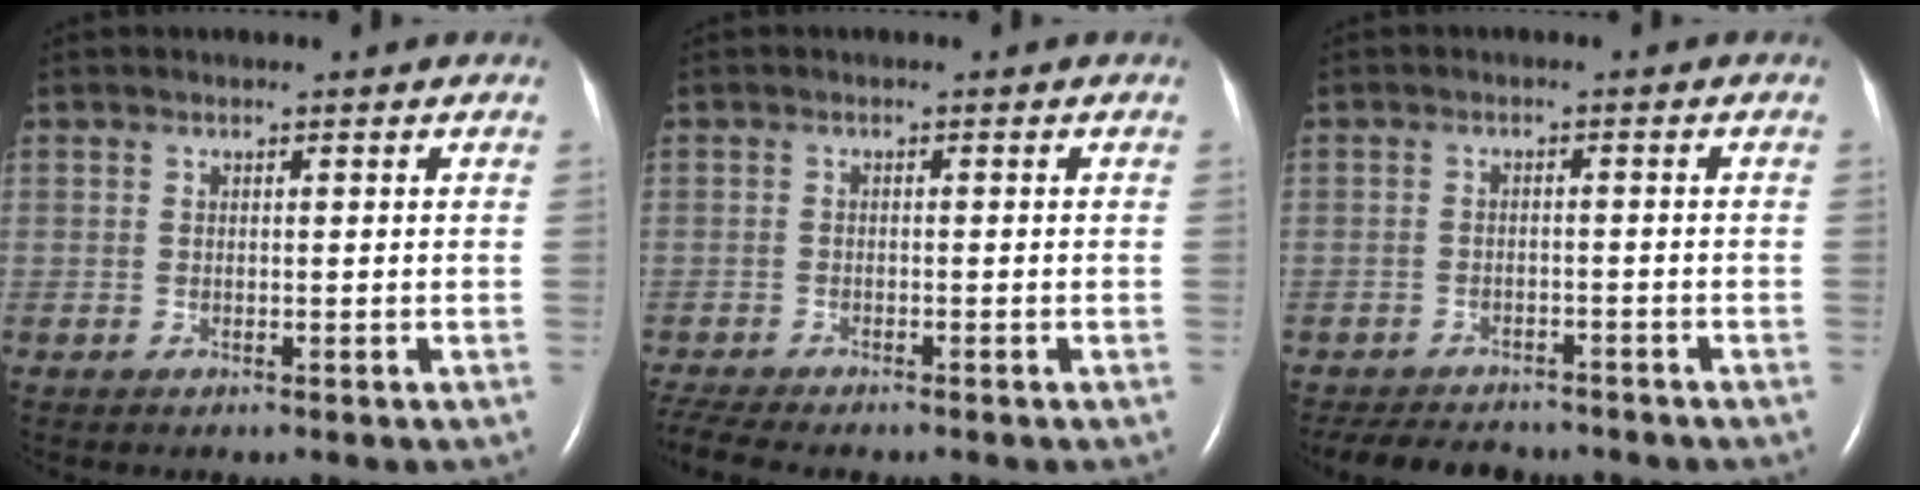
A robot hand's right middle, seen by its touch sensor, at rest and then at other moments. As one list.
[{"total": 6.6, "force": [-5.8, 1.0, 3.0], "torque": [-0.062, -0.011, -0.095]}, {"total": 10.4, "force": [-9.3, 3.4, 3.2], "torque": [-0.064, -0.005, -0.124]}]